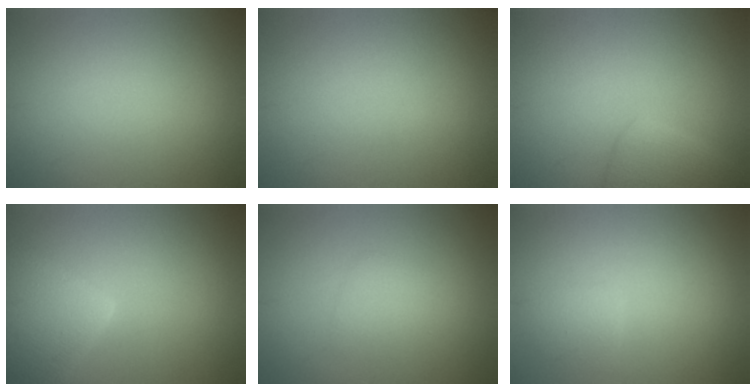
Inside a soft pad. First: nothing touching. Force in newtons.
{"total": 0.0}
{"total": 2.8, "press": 2.7, "slide": 0.2}
{"total": 6.9, "press": 6.8, "slide": 0.4}
{"total": 1.5, "press": 1.5, "slide": 0.0}
{"total": 1.4, "press": 1.4, "slide": 0.1}